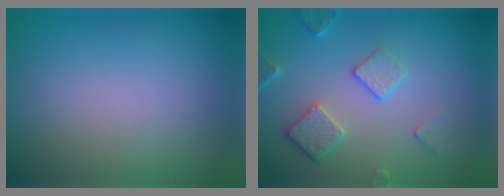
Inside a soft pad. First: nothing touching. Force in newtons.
{"total": 3.6, "press": 3.0, "slide": 2.0}